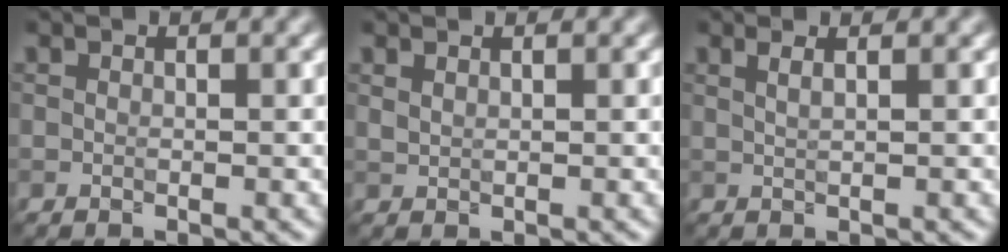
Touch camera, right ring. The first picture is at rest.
{"total": 0.6, "force": [0.5, 0.2, 0.2], "torque": [-0.009, -0.001, 0.014]}
{"total": 1.8, "force": [1.0, 0.8, 1.3], "torque": [-0.006, 0.001, -0.001]}